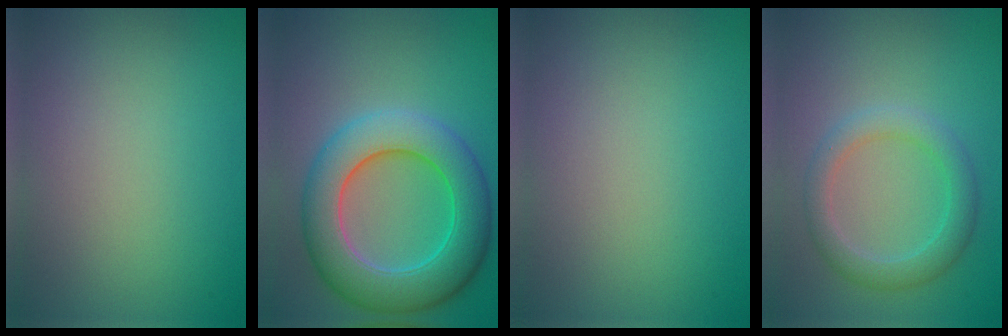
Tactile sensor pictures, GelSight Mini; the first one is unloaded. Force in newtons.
{"total": 8.5, "press": 8.4, "slide": 0.4}
{"total": 0.0}
{"total": 3.1, "press": 3.1, "slide": 0.0}